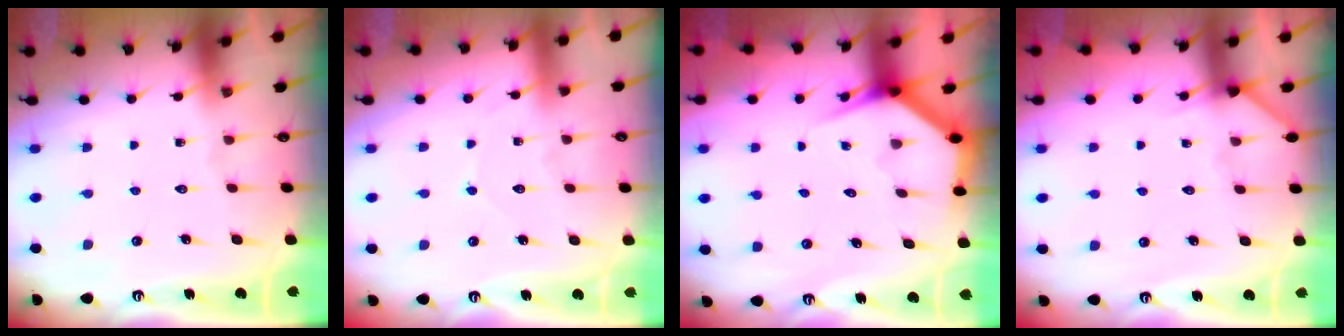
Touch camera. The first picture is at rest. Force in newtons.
{"total": 3.4, "press": 3.4, "slide": 0.4}
{"total": 3.4, "press": 3.4, "slide": 0.3}
{"total": 3.9, "press": 3.9, "slide": 0.4}